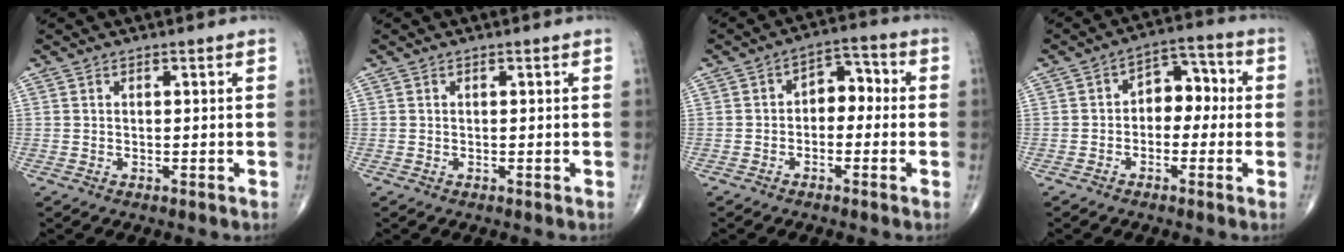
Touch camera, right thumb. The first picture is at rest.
{"total": 0.0}
{"total": 5.7, "force": [-0.6, 4.0, 4.0], "torque": [-0.028, 0.030, -0.026]}
{"total": 7.2, "force": [-0.4, 5.0, 5.1], "torque": [-0.034, 0.034, -0.022]}